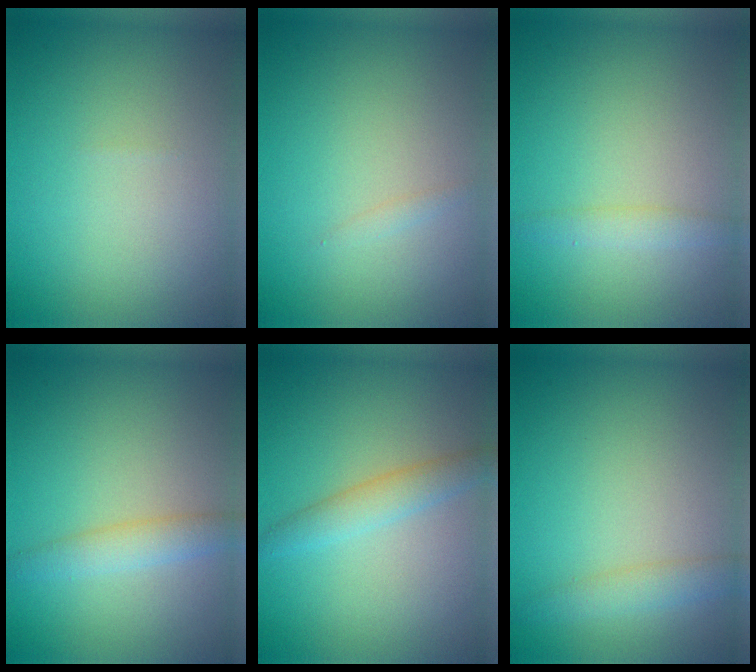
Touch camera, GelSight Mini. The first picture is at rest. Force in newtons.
{"total": 0.5, "press": 0.5, "slide": 0.0}
{"total": 1.5, "press": 1.5, "slide": 0.1}
{"total": 2.3, "press": 2.3, "slide": 0.0}
{"total": 2.3, "press": 2.3, "slide": 0.1}
{"total": 1.9, "press": 1.9, "slide": 0.1}